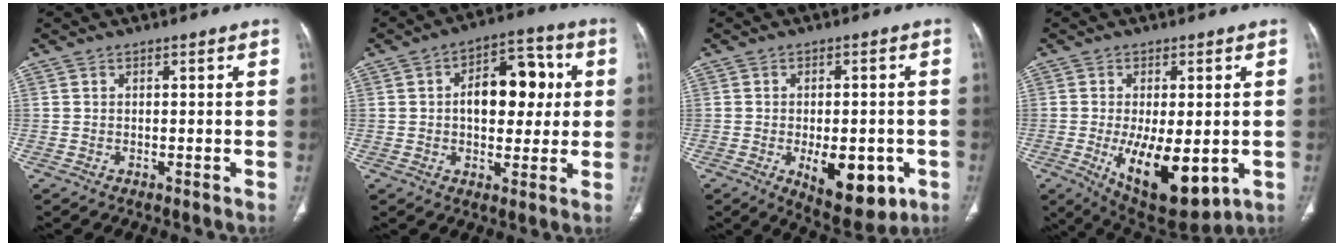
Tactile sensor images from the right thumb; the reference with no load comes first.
{"total": 13.3, "force": [1.6, 8.1, 10.4], "torque": [-0.110, 0.021, 0.020]}
{"total": 12.2, "force": [-3.8, 6.0, 10.0], "torque": [-0.116, -0.001, -0.039]}
{"total": 14.9, "force": [-3.3, 6.5, 13.0], "torque": [-0.200, -0.022, -0.029]}